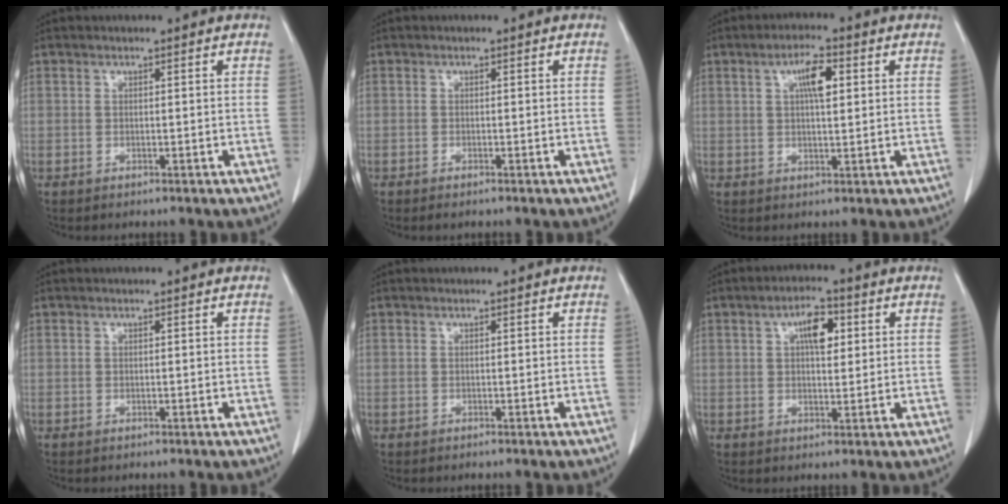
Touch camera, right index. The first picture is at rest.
{"total": 0.7, "force": [-0.6, 0.1, 0.4], "torque": [-0.011, -0.003, -0.009]}
{"total": 5.0, "force": [1.6, 1.1, 4.7], "torque": [-0.083, 0.006, 0.027]}
{"total": 0.0}
{"total": 0.0}
{"total": 5.2, "force": [1.7, 2.0, 4.5], "torque": [-0.073, 0.009, 0.025]}